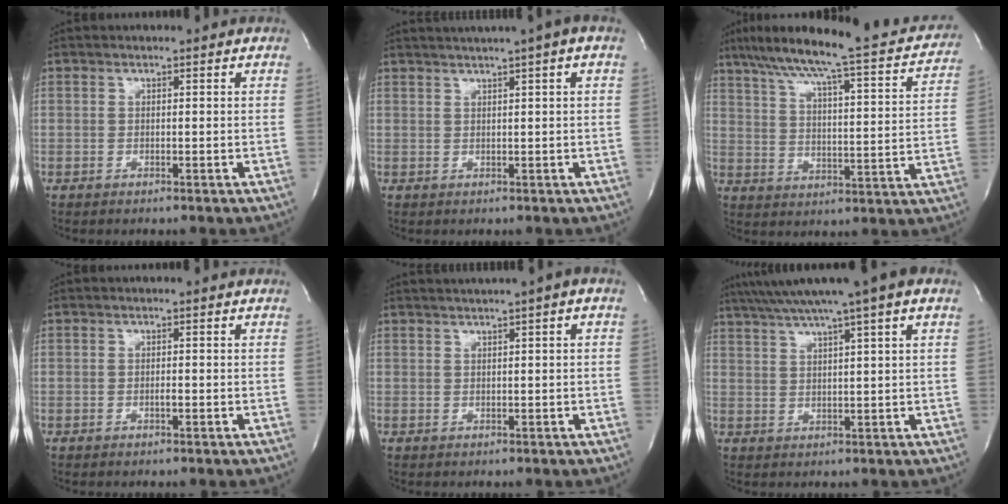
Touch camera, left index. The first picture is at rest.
{"total": 6.2, "force": [4.1, -0.7, 4.6], "torque": [-0.073, 0.027, 0.056]}
{"total": 23.6, "force": [20.3, 3.1, 11.5], "torque": [-0.180, -0.008, 0.265]}
{"total": 0.5, "force": [-0.3, 0.1, 0.5], "torque": [-0.007, 0.001, -0.005]}
{"total": 3.6, "force": [2.0, -0.3, 3.0], "torque": [-0.053, 0.017, 0.033]}
{"total": 11.2, "force": [7.9, -0.7, 7.9], "torque": [-0.137, 0.034, 0.113]}